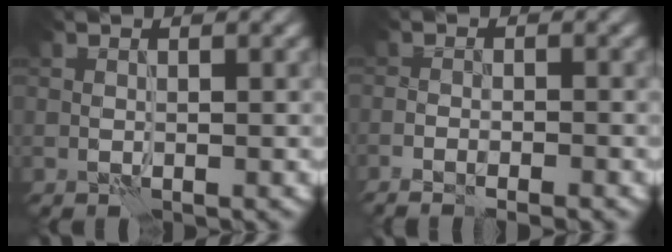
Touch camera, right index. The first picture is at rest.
{"total": 2.8, "force": [-2.2, 0.5, 1.7], "torque": [-0.025, 0.012, -0.029]}